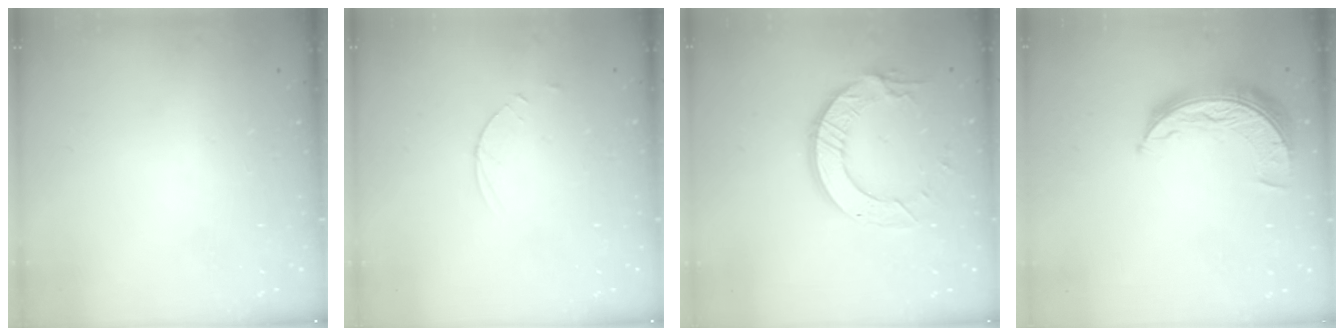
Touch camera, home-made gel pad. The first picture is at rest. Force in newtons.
{"total": 4.5, "press": 4.4, "slide": 0.4}
{"total": 12.7, "press": 12.6, "slide": 1.2}
{"total": 9.5, "press": 9.5, "slide": 0.5}